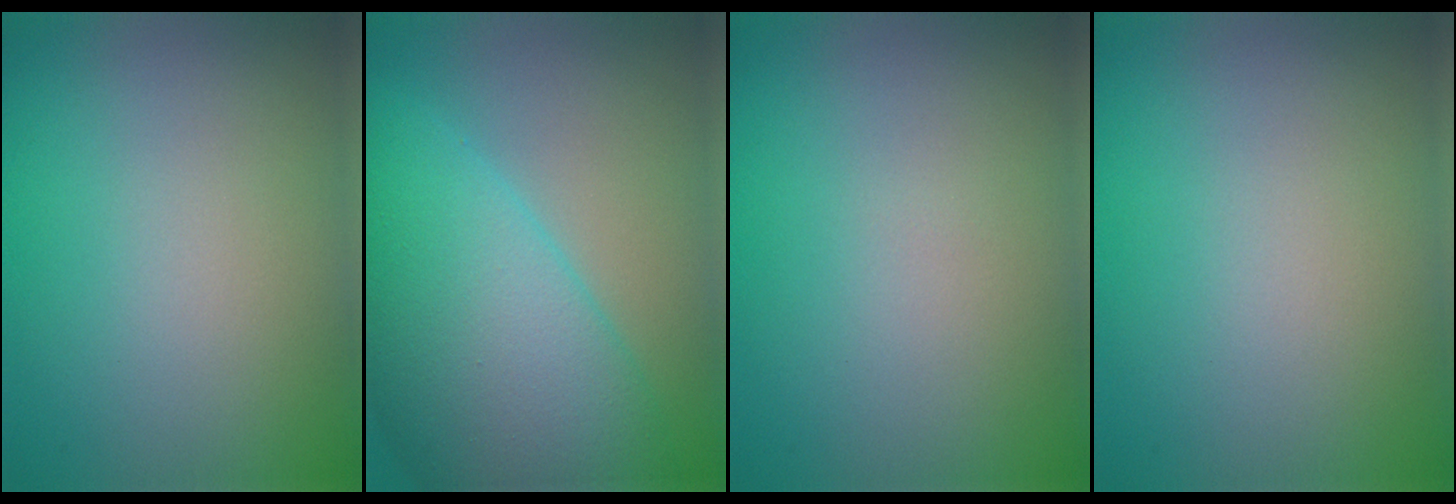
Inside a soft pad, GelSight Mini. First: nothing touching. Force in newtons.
{"total": 12.6, "press": 12.6, "slide": 0.4}
{"total": 0.0}
{"total": 0.0}